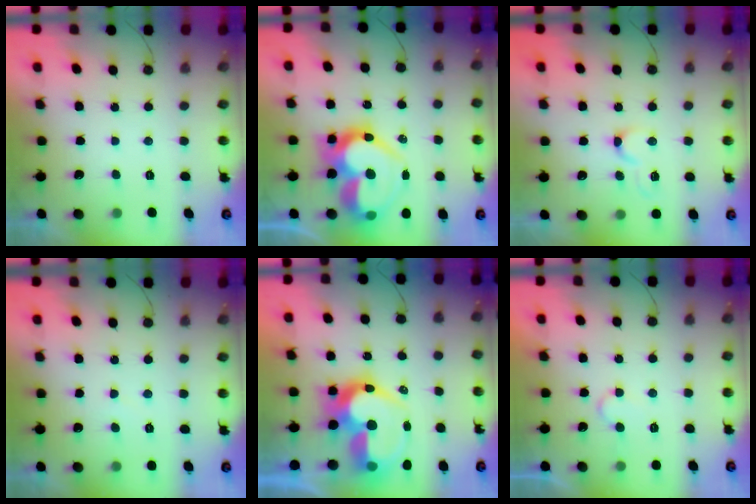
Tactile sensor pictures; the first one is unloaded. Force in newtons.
{"total": 20.0, "press": 20.0, "slide": 1.5}
{"total": 4.4, "press": 4.3, "slide": 0.6}
{"total": 2.9, "press": 2.9, "slide": 0.2}
{"total": 17.9, "press": 17.5, "slide": 3.5}
{"total": 5.2, "press": 5.2, "slide": 0.5}